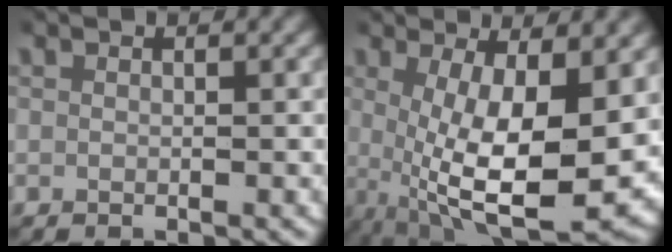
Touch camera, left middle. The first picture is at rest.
{"total": 11.2, "force": [-0.5, 4.5, 10.2], "torque": [-0.169, -0.041, 0.015]}